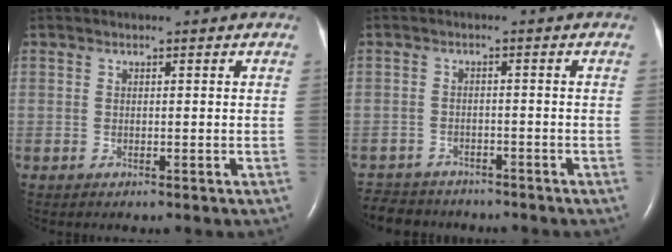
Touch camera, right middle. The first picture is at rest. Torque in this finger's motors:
{"motor_torque": [0.21, -0.36, -0.02, 0.02]}